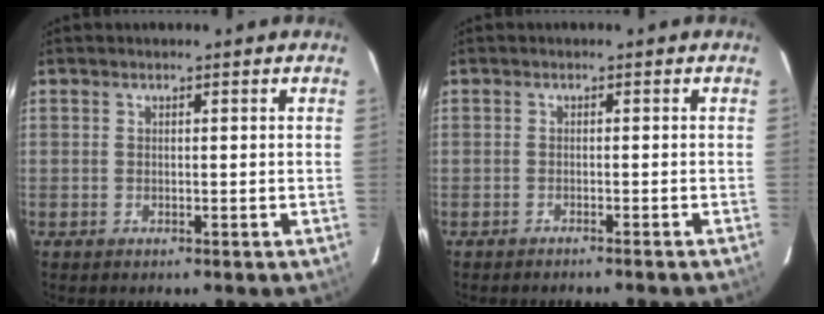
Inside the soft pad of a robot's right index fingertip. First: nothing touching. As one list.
[{"total": 1.3, "force": [-1.2, -0.4, 0.4], "torque": [-0.010, -0.003, -0.016]}]